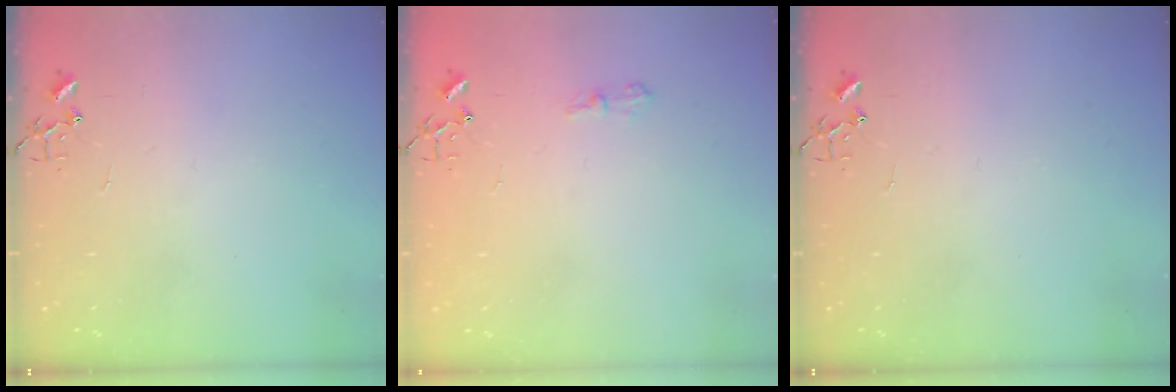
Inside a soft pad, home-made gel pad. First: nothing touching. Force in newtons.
{"total": 6.1, "press": 6.1, "slide": 0.6}
{"total": 0.0}